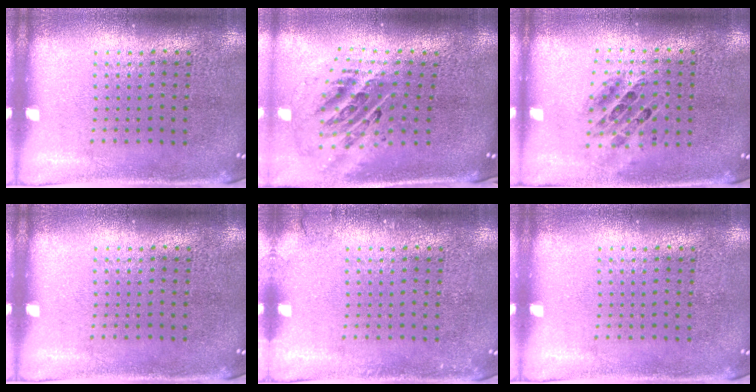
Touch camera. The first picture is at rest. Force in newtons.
{"total": 2.2, "press": 1.6, "slide": 1.5}
{"total": 0.7, "press": 0.7, "slide": 0.1}
{"total": 0.0}
{"total": 1.0, "press": 1.0, "slide": 0.1}
{"total": 0.0}